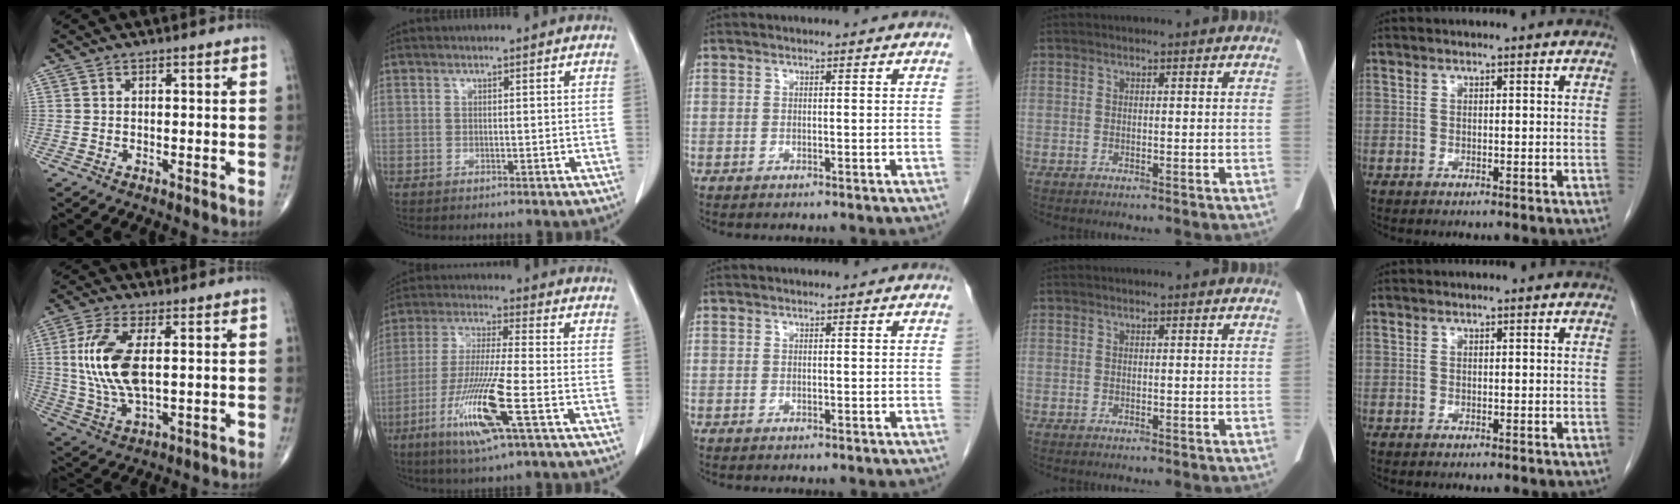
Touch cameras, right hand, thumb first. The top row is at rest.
{"thumb": {"total": 12.8, "force": [1.7, 5.7, 11.4], "torque": [-0.248, -0.006, 0.039]}, "index": {"total": 12.8, "force": [-5.3, 0.0, 11.7], "torque": [-0.240, -0.025, -0.102]}}